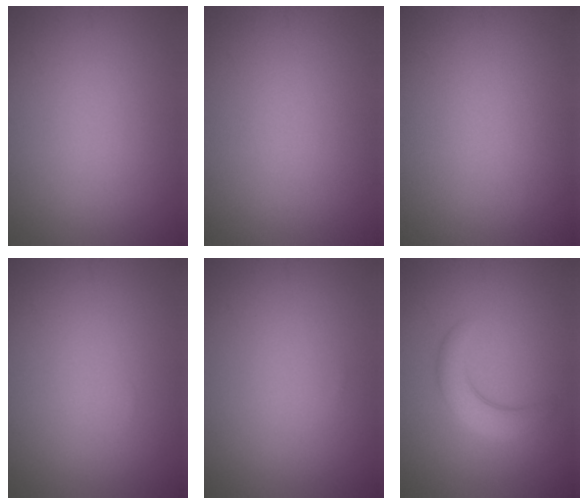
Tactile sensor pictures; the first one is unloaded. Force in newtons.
{"total": 0.0}
{"total": 0.0}
{"total": 0.0}
{"total": 0.0}
{"total": 3.2, "press": 3.2, "slide": 0.3}